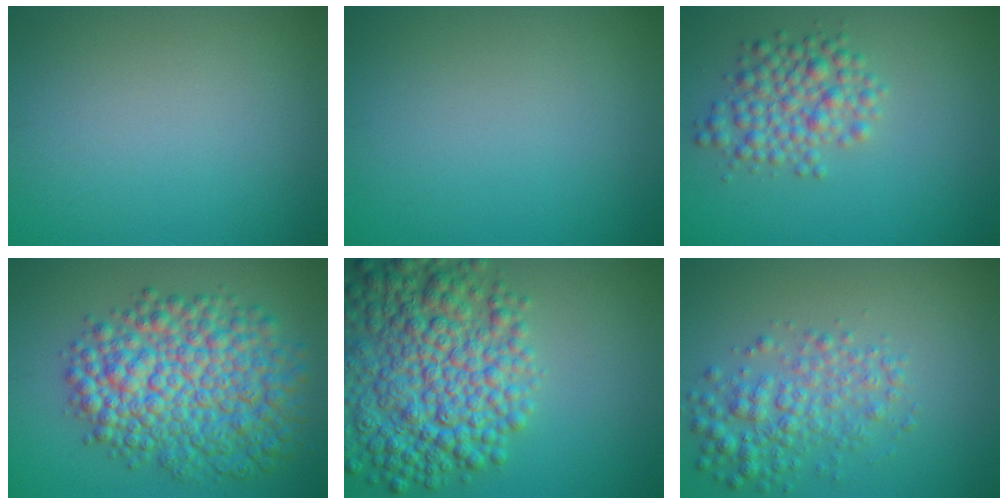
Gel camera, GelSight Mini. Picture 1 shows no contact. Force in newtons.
{"total": 0.0}
{"total": 3.9, "press": 3.9, "slide": 0.2}
{"total": 10.3, "press": 10.2, "slide": 0.2}
{"total": 10.0, "press": 10.0, "slide": 0.3}
{"total": 3.9, "press": 3.9, "slide": 0.0}